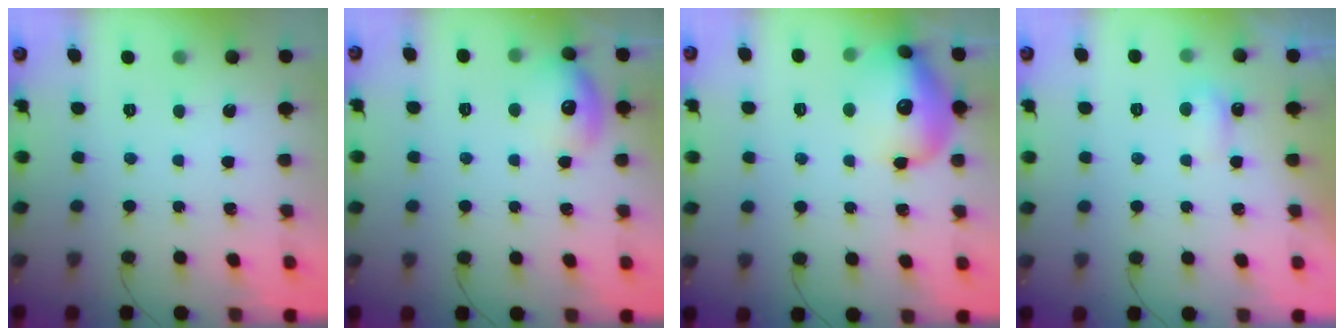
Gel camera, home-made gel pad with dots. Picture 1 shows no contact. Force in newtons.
{"total": 11.7, "press": 11.6, "slide": 1.2}
{"total": 18.1, "press": 17.9, "slide": 2.0}
{"total": 3.3, "press": 3.2, "slide": 0.8}